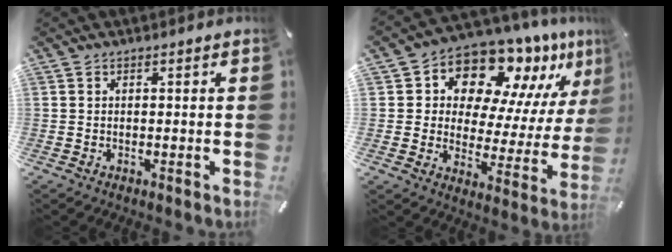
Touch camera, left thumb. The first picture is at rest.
{"total": 14.7, "force": [12.0, 7.0, 4.8], "torque": [-0.081, -0.115, 0.207]}